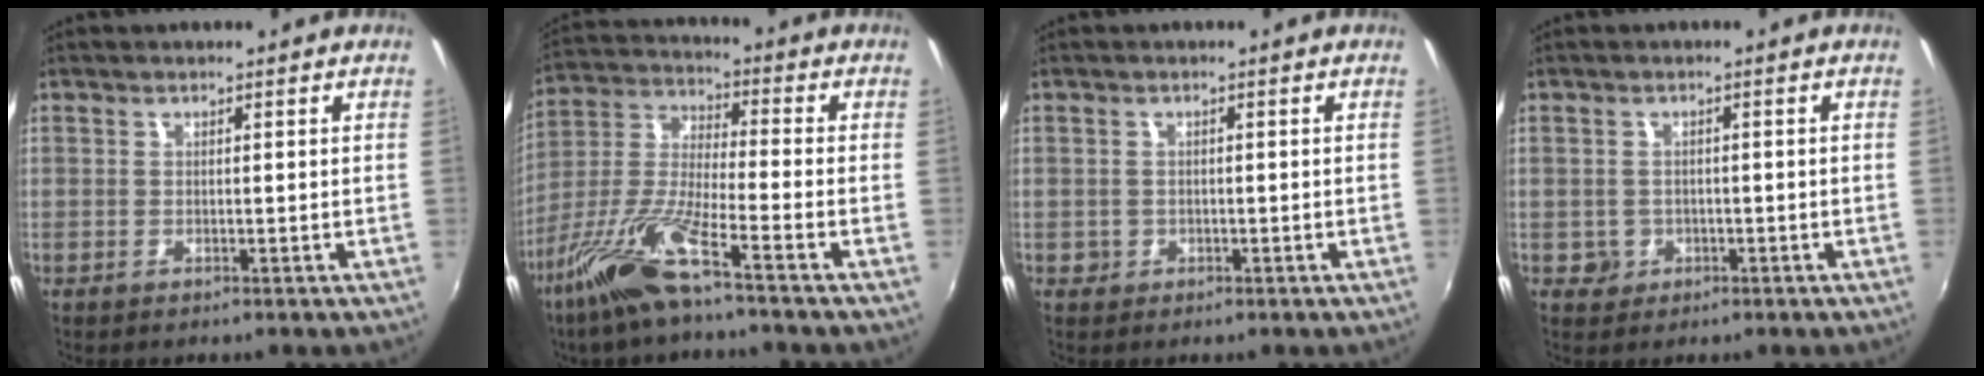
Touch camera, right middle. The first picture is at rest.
{"total": 12.0, "force": [-8.0, 0.6, 8.9], "torque": [-0.194, -0.007, -0.162]}
{"total": 1.5, "force": [-0.4, 1.4, 0.2], "torque": [-0.005, -0.002, -0.005]}
{"total": 2.5, "force": [-0.7, 2.4, 0.3], "torque": [-0.009, 0.001, -0.007]}